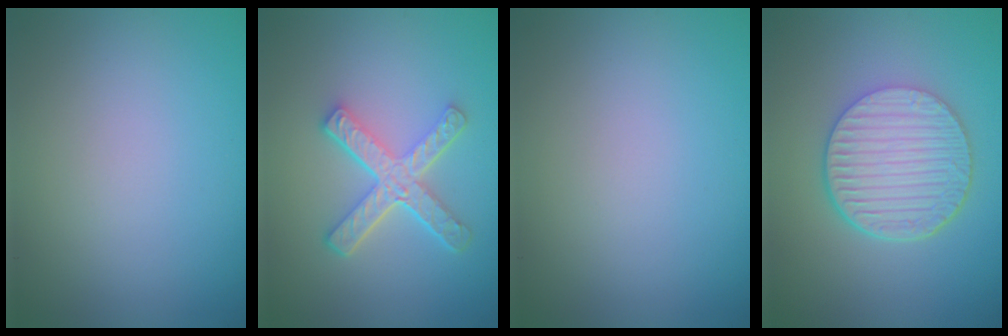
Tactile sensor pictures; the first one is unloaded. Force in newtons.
{"total": 5.0, "press": 3.6, "slide": 3.5}
{"total": 0.0}
{"total": 6.6, "press": 4.8, "slide": 4.5}